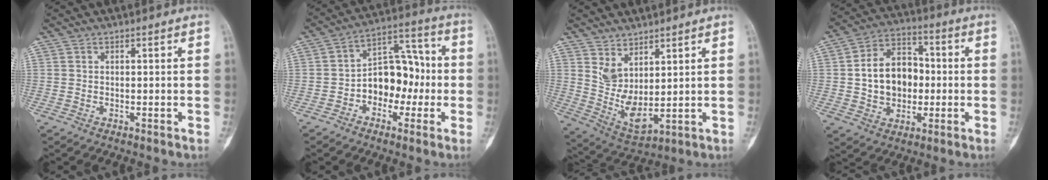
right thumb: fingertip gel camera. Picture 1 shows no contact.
{"total": 11.8, "force": [-2.2, 8.3, 8.1], "torque": [-0.080, 0.051, -0.046]}
{"total": 7.8, "force": [4.0, 3.7, 5.7], "torque": [-0.095, -0.041, 0.094]}
{"total": 13.3, "force": [-0.3, 10.2, 8.6], "torque": [-0.100, 0.029, -0.008]}